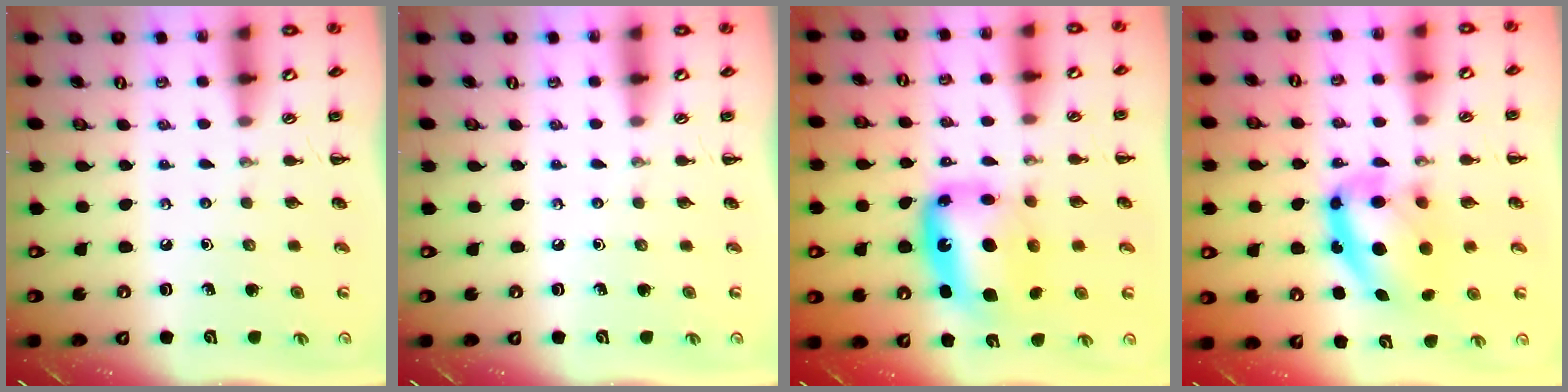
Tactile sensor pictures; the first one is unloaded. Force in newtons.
{"total": 0.0}
{"total": 11.5, "press": 11.0, "slide": 3.1}
{"total": 11.9, "press": 11.5, "slide": 3.0}